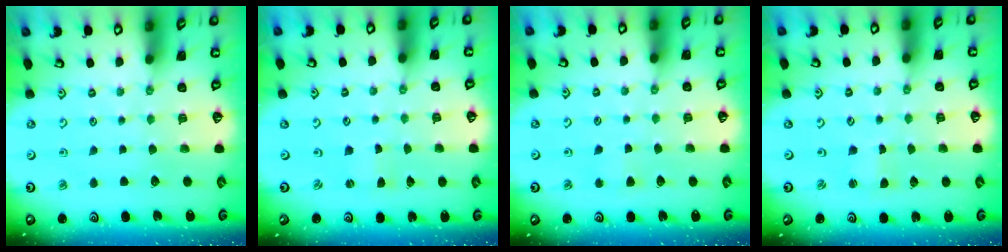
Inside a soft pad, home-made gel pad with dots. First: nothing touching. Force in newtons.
{"total": 0.0}
{"total": 2.8, "press": 2.8, "slide": 0.5}
{"total": 1.4, "press": 1.3, "slide": 0.2}